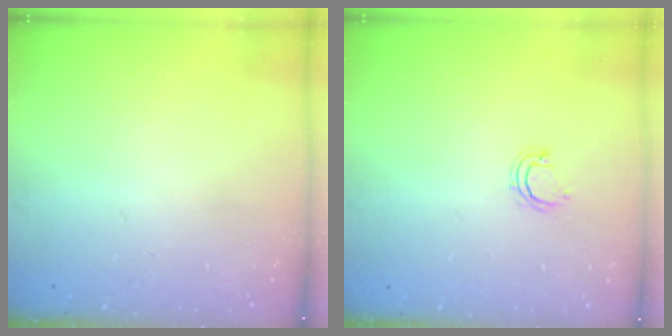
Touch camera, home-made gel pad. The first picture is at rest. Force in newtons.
{"total": 4.7, "press": 4.6, "slide": 0.9}